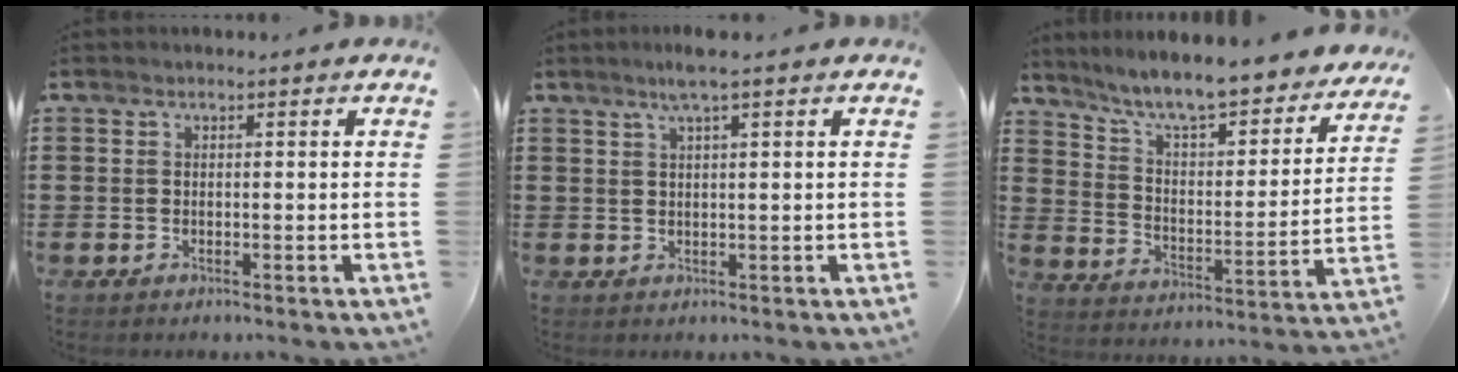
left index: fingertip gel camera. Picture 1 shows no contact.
{"total": 2.9, "force": [2.0, -0.1, 2.1], "torque": [-0.045, 0.002, 0.034]}
{"total": 7.7, "force": [7.0, 0.2, 3.2], "torque": [-0.091, -0.052, 0.117]}